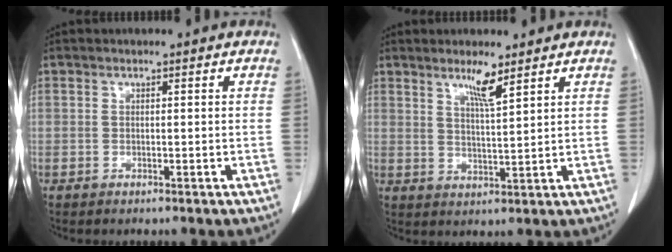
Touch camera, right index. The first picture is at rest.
{"total": 4.4, "force": [3.1, -0.1, 3.1], "torque": [-0.060, -0.008, 0.057]}